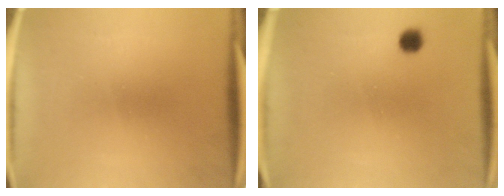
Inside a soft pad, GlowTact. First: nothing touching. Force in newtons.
{"total": 2.6}